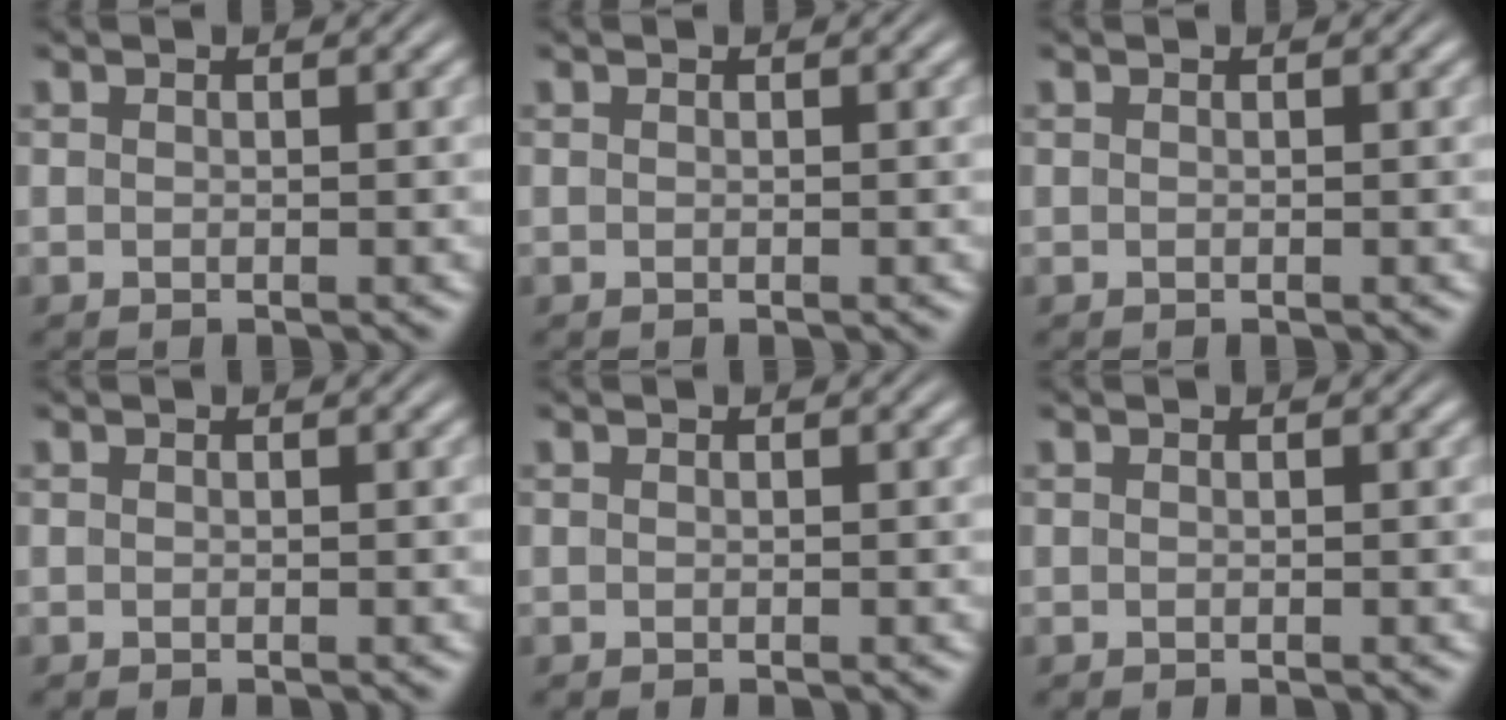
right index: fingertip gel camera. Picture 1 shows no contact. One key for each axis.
{"total": 0.0}
{"total": 0.0}
{"total": 0.0}
{"total": 0.0}
{"total": 0.0}